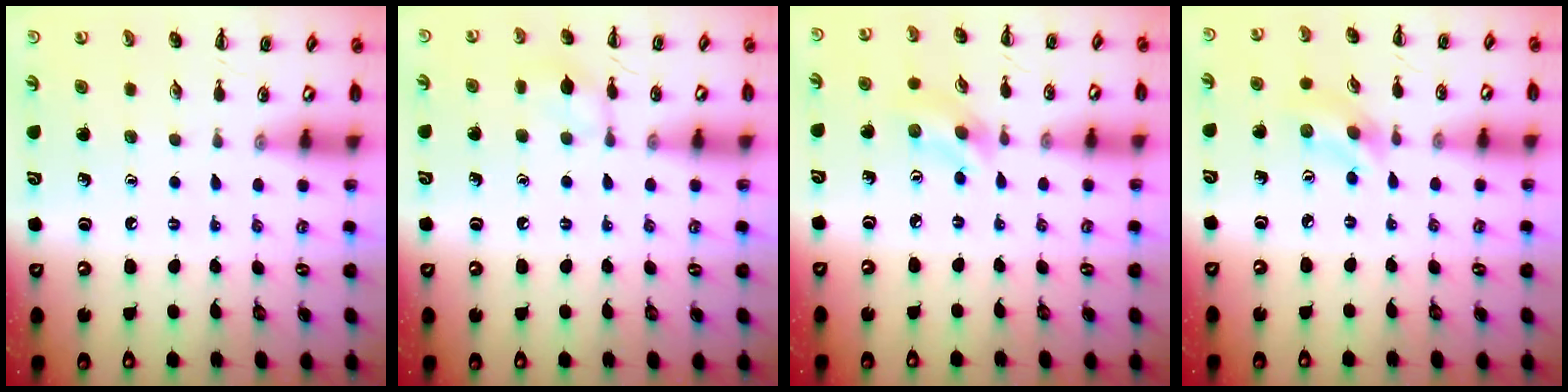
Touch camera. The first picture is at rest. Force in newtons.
{"total": 6.7, "press": 6.5, "slide": 1.3}
{"total": 2.8, "press": 2.7, "slide": 0.6}
{"total": 2.8, "press": 2.7, "slide": 0.6}